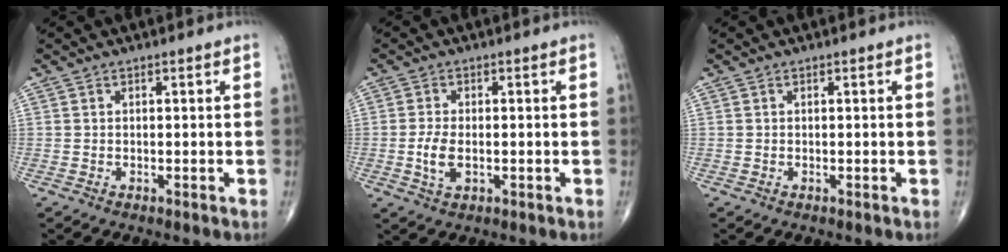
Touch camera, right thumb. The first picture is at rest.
{"total": 4.2, "force": [-0.7, 2.2, 3.5], "torque": [-0.074, -0.004, -0.013]}
{"total": 0.0}